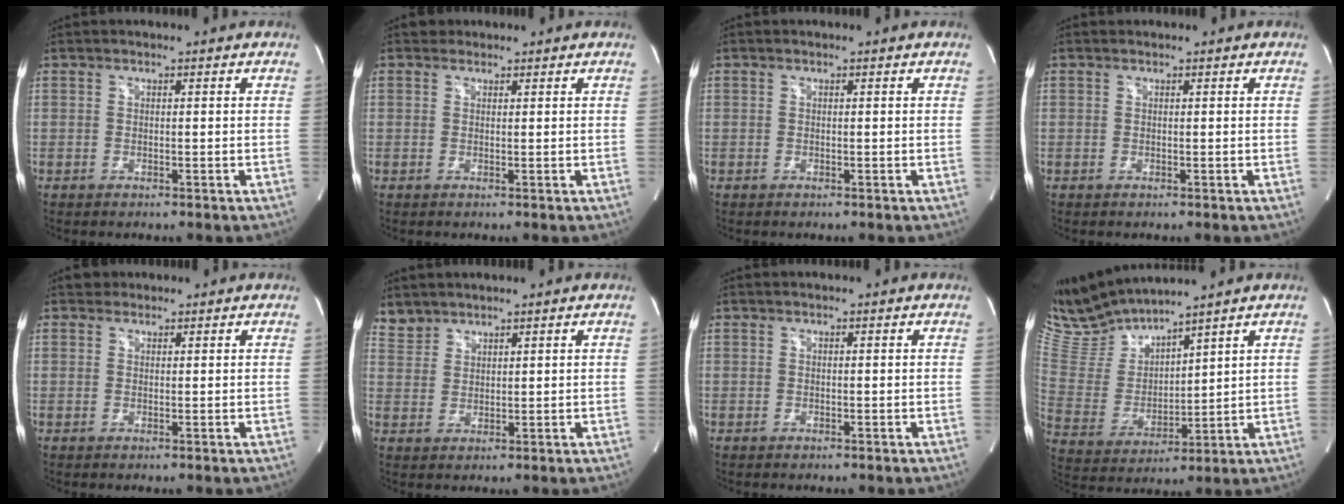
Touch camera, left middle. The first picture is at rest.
{"total": 1.1, "force": [0.9, 0.7, -0.1], "torque": [0.002, 0.006, 0.011]}
{"total": 0.0}
{"total": 1.2, "force": [1.0, -0.1, 0.6], "torque": [-0.012, 0.013, 0.022]}
{"total": 1.4, "force": [1.1, 0.9, -0.1], "torque": [0.006, 0.009, 0.013]}
{"total": 3.3, "force": [3.1, 1.1, -0.2], "torque": [0.003, 0.014, 0.067]}
{"total": 0.0}
{"total": 10.0, "force": [9.8, 0.1, 2.1], "torque": [-0.066, -0.003, 0.216]}